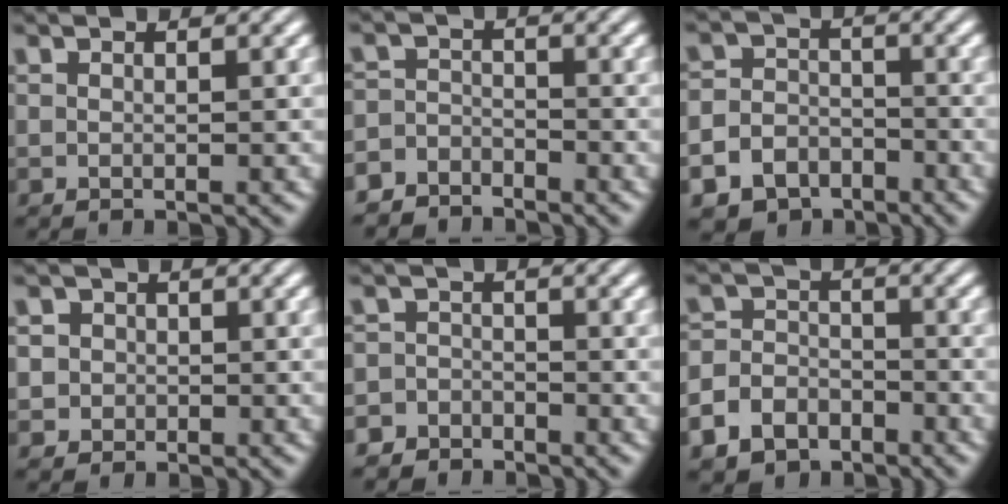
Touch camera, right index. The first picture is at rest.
{"total": 3.9, "force": [-3.6, 1.5, 0.0], "torque": [0.014, -0.015, -0.062]}
{"total": 9.0, "force": [-4.9, 7.2, 1.9], "torque": [-0.026, -0.033, -0.088]}
{"total": 3.7, "force": [-0.4, 3.6, 0.9], "torque": [-0.021, -0.008, -0.012]}
{"total": 3.7, "force": [-3.3, 1.7, -0.4], "torque": [0.017, -0.014, -0.057]}
{"total": 7.0, "force": [-3.8, 5.7, 1.7], "torque": [-0.023, -0.025, -0.064]}